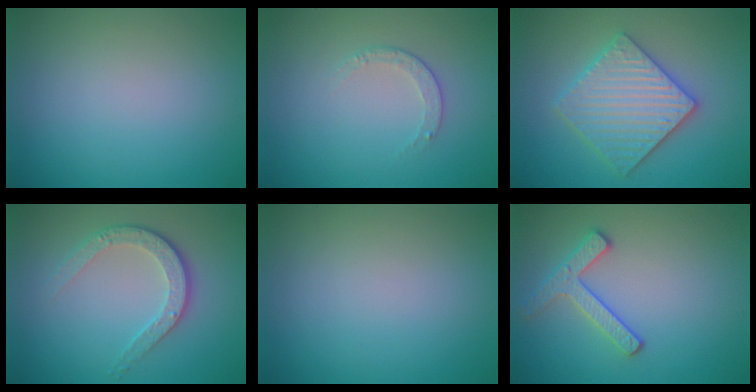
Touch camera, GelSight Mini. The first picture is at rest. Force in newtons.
{"total": 1.2, "press": 0.9, "slide": 0.9}
{"total": 5.8, "press": 5.7, "slide": 1.1}
{"total": 3.7, "press": 2.8, "slide": 2.5}
{"total": 0.0}
{"total": 2.5, "press": 2.4, "slide": 0.5}